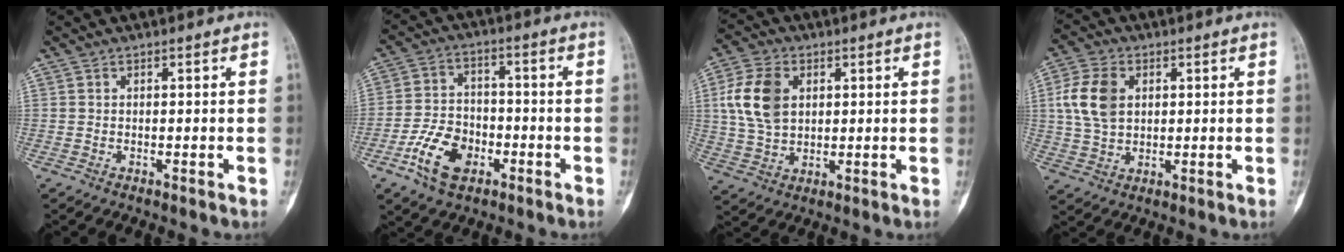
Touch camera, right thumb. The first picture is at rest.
{"total": 10.3, "force": [-4.7, 6.7, 6.2], "torque": [-0.101, 0.024, -0.089]}
{"total": 10.9, "force": [2.5, 7.4, 7.5], "torque": [-0.141, 0.001, 0.052]}
{"total": 9.5, "force": [2.1, 6.6, 6.6], "torque": [-0.128, 0.003, 0.043]}